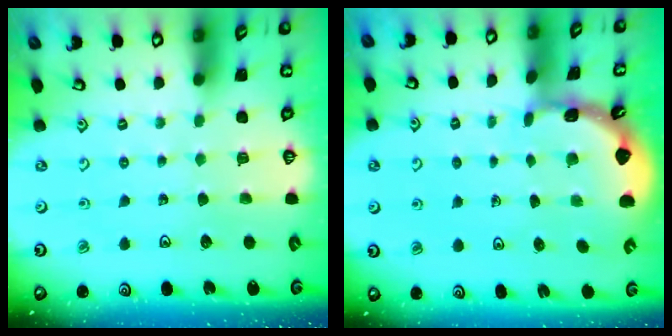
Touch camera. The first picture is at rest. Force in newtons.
{"total": 1.6, "press": 1.6, "slide": 0.1}